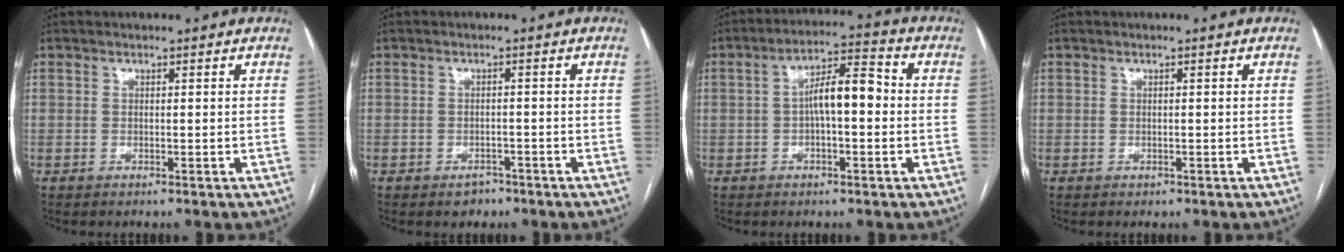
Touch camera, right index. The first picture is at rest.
{"total": 2.2, "force": [-1.6, 1.5, 0.7], "torque": [-0.011, 0.004, -0.017]}
{"total": 7.6, "force": [-0.2, 2.2, 7.3], "torque": [-0.129, 0.030, -0.005]}
{"total": 0.5, "force": [-0.2, 0.5, 0.1], "torque": [-0.001, 0.003, -0.001]}